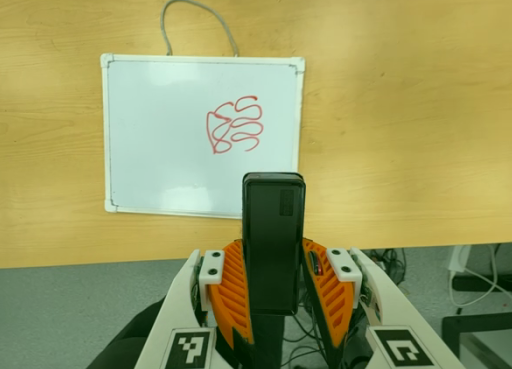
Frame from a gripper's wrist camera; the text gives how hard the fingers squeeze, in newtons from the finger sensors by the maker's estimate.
{"total": 4.2, "left": 2.7, "right": 5.6}